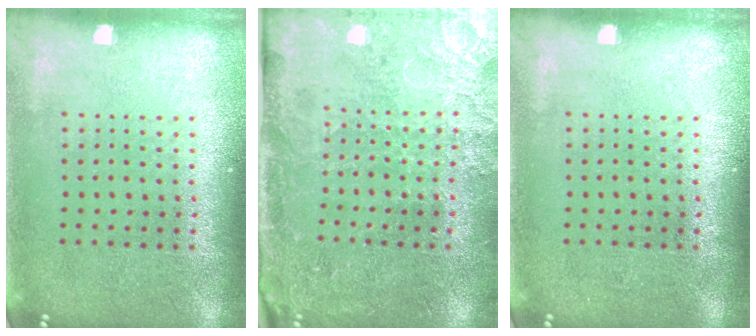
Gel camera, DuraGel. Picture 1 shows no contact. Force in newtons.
{"total": 3.3, "press": 3.3, "slide": 0.3}
{"total": 0.0}